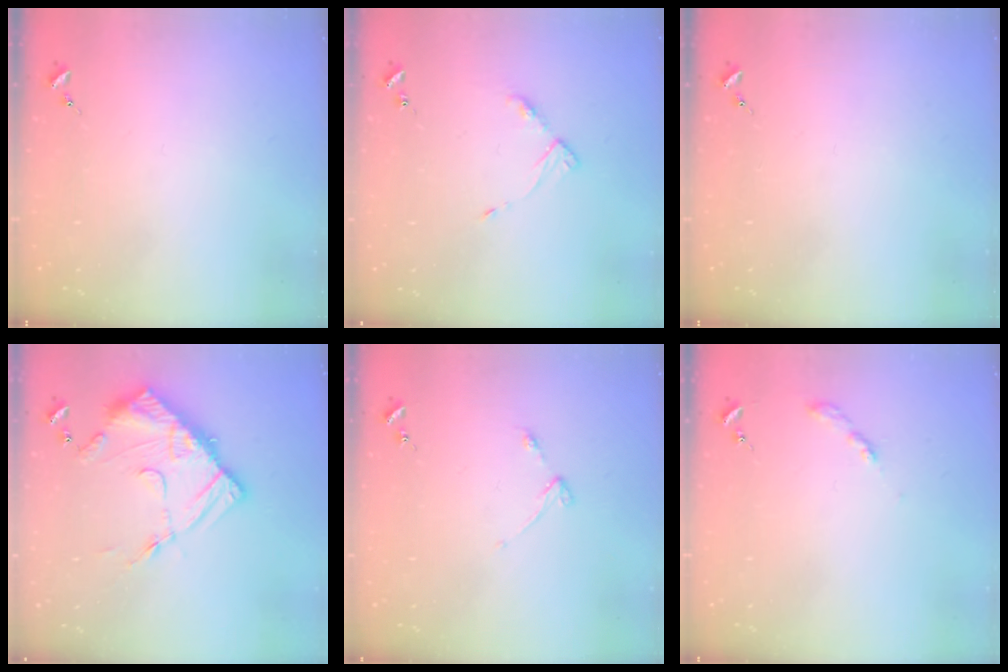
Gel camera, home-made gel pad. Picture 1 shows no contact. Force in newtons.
{"total": 5.4, "press": 5.3, "slide": 0.6}
{"total": 0.0}
{"total": 16.0, "press": 15.9, "slide": 1.5}
{"total": 2.9, "press": 2.8, "slide": 0.4}
{"total": 2.6, "press": 2.6, "slide": 0.3}